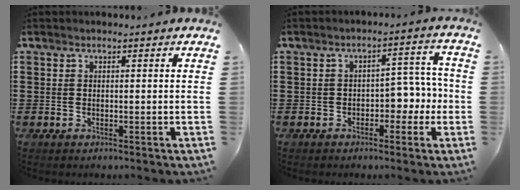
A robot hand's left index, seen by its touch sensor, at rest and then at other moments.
{"total": 4.5, "force": [-1.4, 2.9, 3.1], "torque": [-0.046, 0.004, -0.037]}